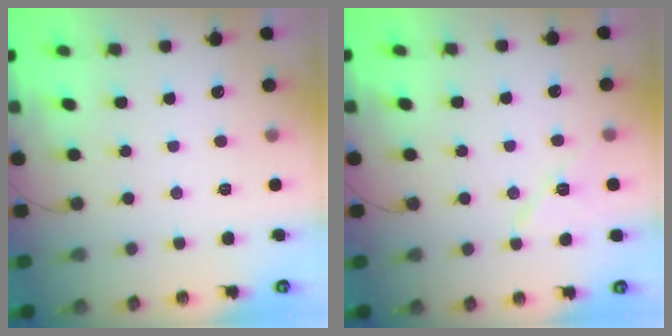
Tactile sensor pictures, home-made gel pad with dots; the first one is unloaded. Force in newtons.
{"total": 8.6, "press": 8.4, "slide": 1.6}